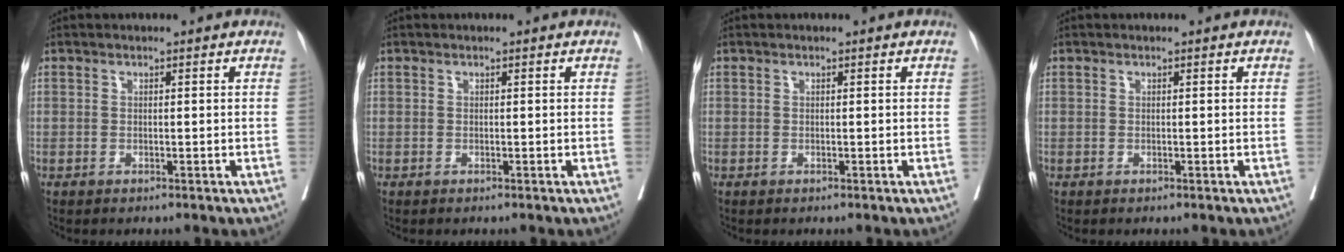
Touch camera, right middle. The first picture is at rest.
{"total": 0.0}
{"total": 0.0}
{"total": 0.0}